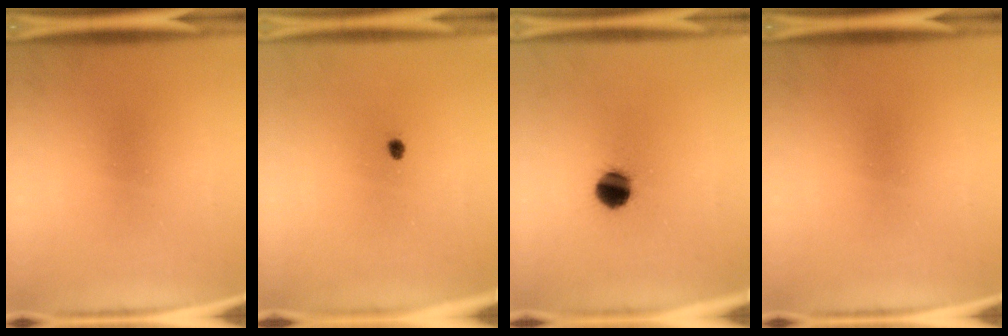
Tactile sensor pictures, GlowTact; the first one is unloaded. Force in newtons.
{"total": 1.0}
{"total": 7.1}
{"total": 0.0}